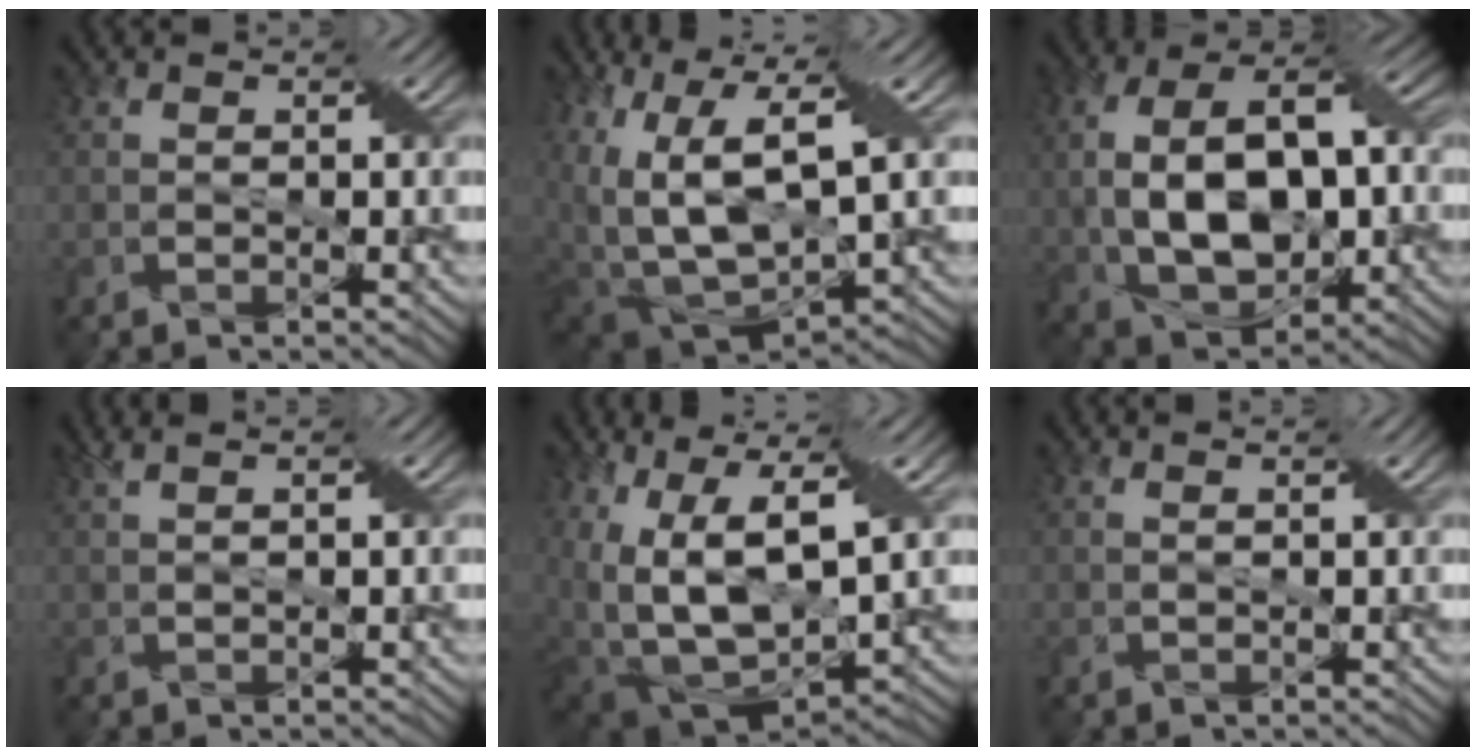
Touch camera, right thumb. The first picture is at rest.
{"total": 16.4, "force": [2.8, 9.3, 13.2], "torque": [-0.266, -0.014, 0.081]}
{"total": 14.7, "force": [-0.5, 8.9, 11.7], "torque": [-0.230, 0.002, -0.004]}
{"total": 2.2, "force": [1.6, 0.4, 1.5], "torque": [-0.033, 0.006, 0.021]}
{"total": 17.9, "force": [2.7, 11.2, 13.7], "torque": [-0.280, -0.019, 0.087]}
{"total": 0.9, "force": [0.7, 0.0, 0.6], "torque": [-0.013, -0.003, 0.012]}